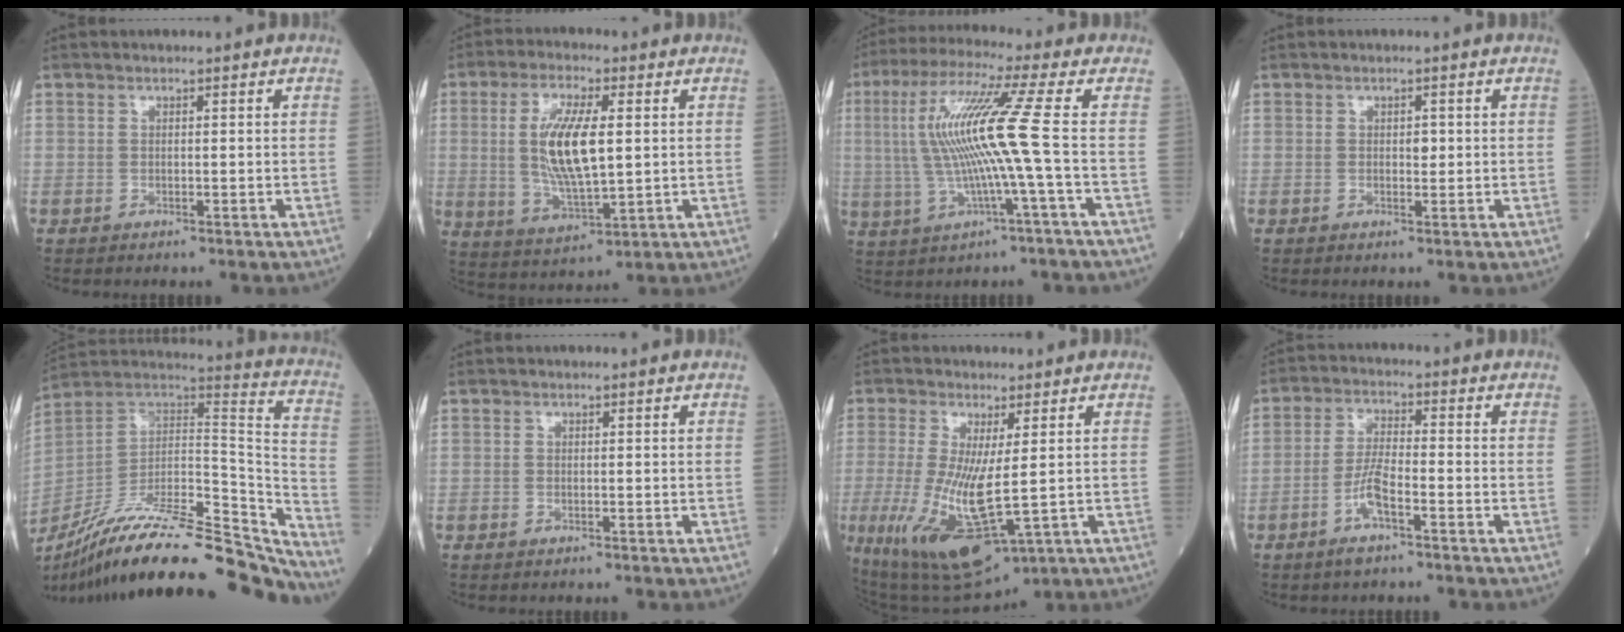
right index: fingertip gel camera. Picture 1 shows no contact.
{"total": 11.1, "force": [1.5, 2.8, 10.6], "torque": [-0.221, -0.003, 0.033]}
{"total": 12.3, "force": [0.3, -1.5, 12.2], "torque": [-0.252, 0.013, 0.005]}
{"total": 1.2, "force": [0.2, 0.6, 1.0], "torque": [-0.014, 0.002, 0.005]}
{"total": 30.9, "force": [-26.0, 4.8, 16.0], "torque": [-0.216, -0.007, -0.398]}
{"total": 0.0}
{"total": 12.6, "force": [-1.9, 3.1, 12.1], "torque": [-0.239, -0.031, -0.012]}
{"total": 5.2, "force": [-2.6, 0.7, 4.4], "torque": [-0.096, 0.005, -0.050]}